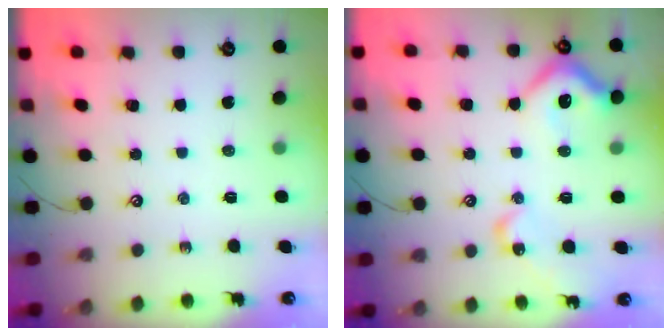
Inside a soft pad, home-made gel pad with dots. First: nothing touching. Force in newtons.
{"total": 14.0, "press": 13.9, "slide": 1.4}